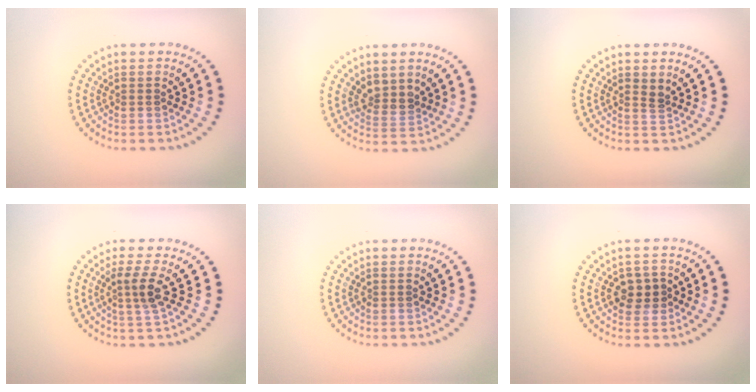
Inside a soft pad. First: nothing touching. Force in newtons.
{"total": 2.2, "press": 1.6, "slide": 1.5}
{"total": 0.7, "press": 0.4, "slide": 0.5}
{"total": 2.4, "press": 1.7, "slide": 1.6}
{"total": 0.0}
{"total": 2.2, "press": 2.1, "slide": 0.6}